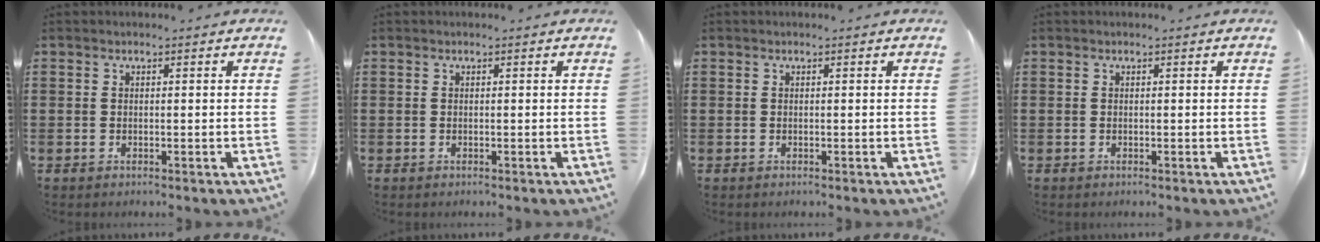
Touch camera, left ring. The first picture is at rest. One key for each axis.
{"total": 0.0}
{"total": 0.0}
{"total": 0.0}